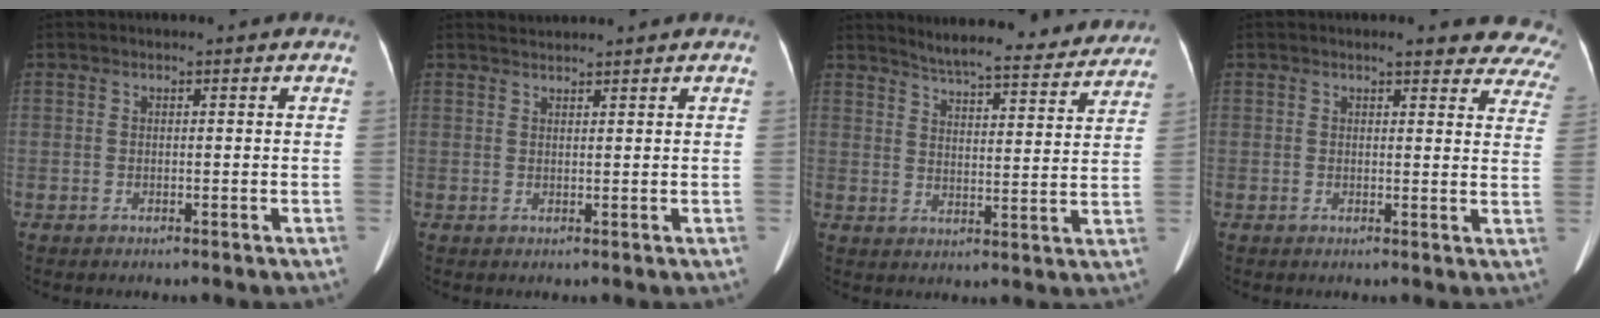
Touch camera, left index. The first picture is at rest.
{"total": 1.8, "force": [1.8, -0.1, -0.1], "torque": [-0.003, 0.017, 0.040]}
{"total": 18.7, "force": [17.5, 2.7, 6.2], "torque": [-0.079, -0.023, 0.219]}
{"total": 13.2, "force": [12.3, 3.2, 3.7], "torque": [0.003, -0.030, 0.104]}